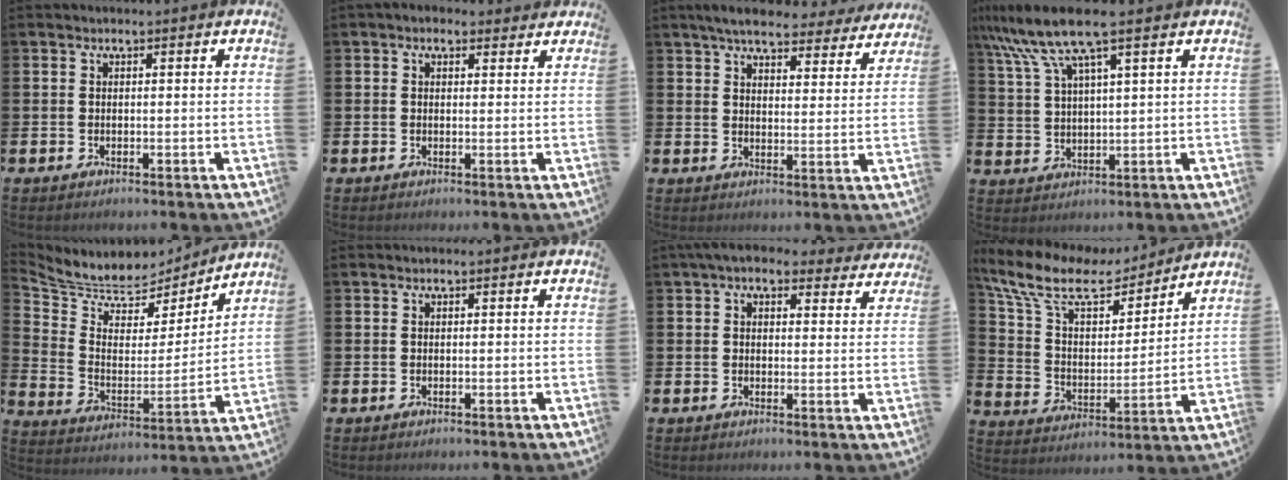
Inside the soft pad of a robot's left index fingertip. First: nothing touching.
{"total": 0.8, "force": [0.0, 0.6, 0.5], "torque": [-0.008, 0.007, -0.001]}
{"total": 6.0, "force": [5.6, 1.1, 1.8], "torque": [-0.047, -0.027, 0.097]}
{"total": 9.0, "force": [6.5, 1.4, 6.1], "torque": [-0.141, -0.011, 0.116]}
{"total": 7.4, "force": [6.8, 2.7, 0.7], "torque": [-0.064, -0.057, 0.119]}
{"total": 0.0}
{"total": 5.7, "force": [5.0, 2.0, 1.9], "torque": [-0.045, -0.017, 0.089]}
{"total": 10.9, "force": [8.9, 4.3, 4.8], "torque": [-0.132, -0.052, 0.152]}